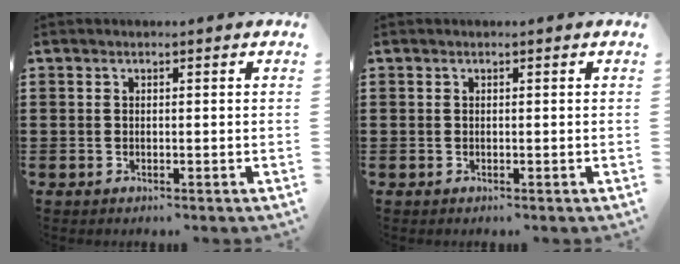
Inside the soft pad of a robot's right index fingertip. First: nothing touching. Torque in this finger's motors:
{"motor_torque": [-0.27, 0.57, 0.00, 0.00]}